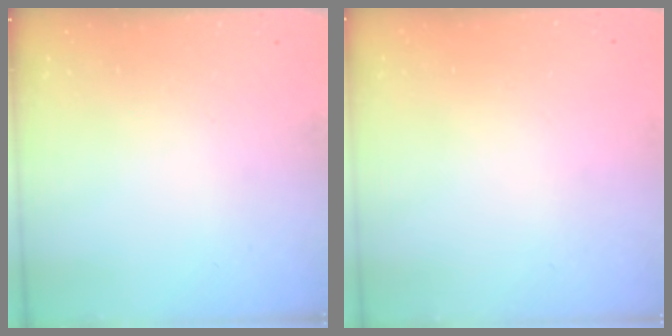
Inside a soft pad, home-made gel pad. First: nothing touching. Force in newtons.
{"total": 1.9, "press": 1.9, "slide": 0.2}